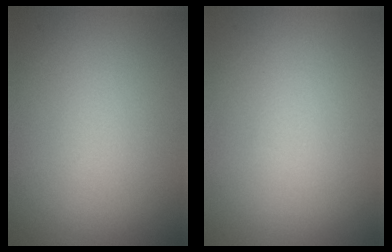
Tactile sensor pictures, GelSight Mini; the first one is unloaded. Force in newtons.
{"total": 0.0}